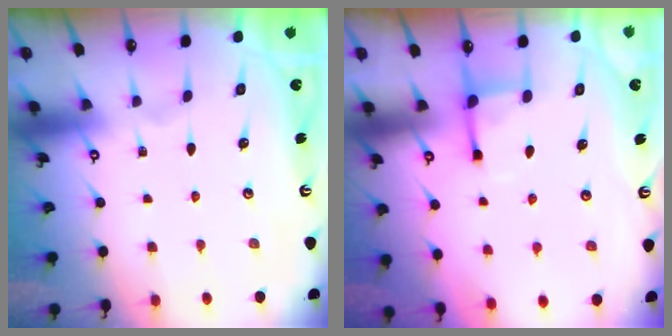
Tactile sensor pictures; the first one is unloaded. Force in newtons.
{"total": 3.5, "press": 3.4, "slide": 0.7}